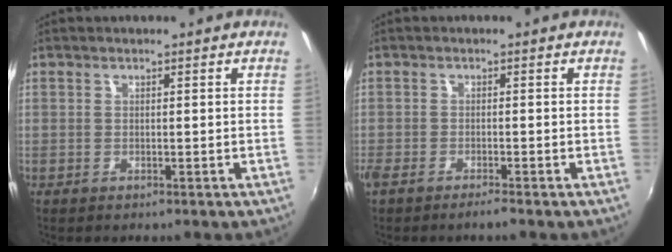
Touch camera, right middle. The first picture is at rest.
{"total": 2.5, "force": [-2.2, 0.1, 1.3], "torque": [-0.038, -0.008, -0.046]}